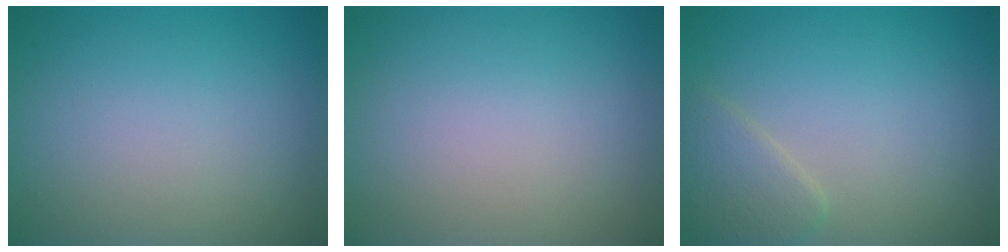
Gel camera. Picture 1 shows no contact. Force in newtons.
{"total": 0.0}
{"total": 2.2, "press": 2.2, "slide": 0.1}